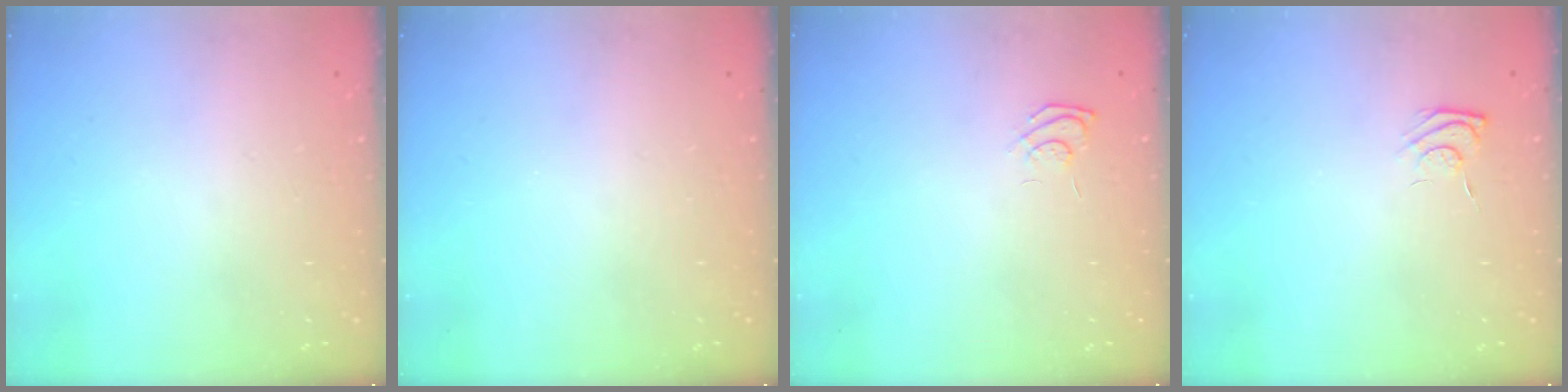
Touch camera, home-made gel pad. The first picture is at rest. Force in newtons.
{"total": 0.0}
{"total": 6.1, "press": 5.9, "slide": 1.4}
{"total": 4.9, "press": 4.7, "slide": 1.1}